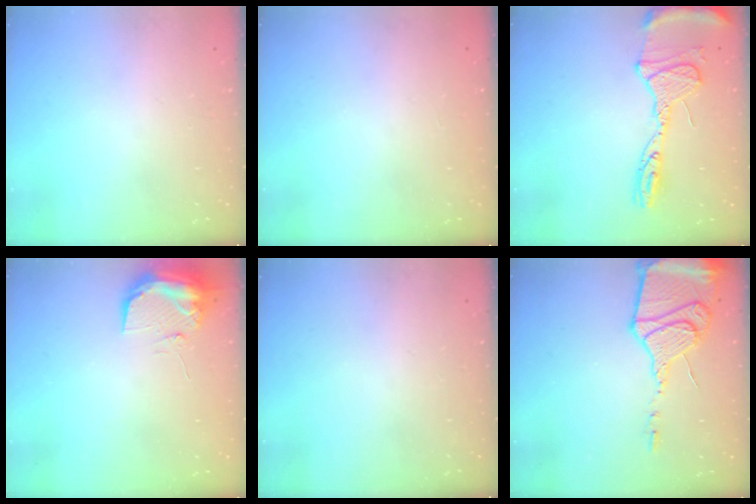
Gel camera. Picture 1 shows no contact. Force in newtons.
{"total": 0.0}
{"total": 15.9, "press": 15.8, "slide": 1.6}
{"total": 10.4, "press": 10.4, "slide": 1.2}
{"total": 0.0}
{"total": 16.9, "press": 16.8, "slide": 1.6}